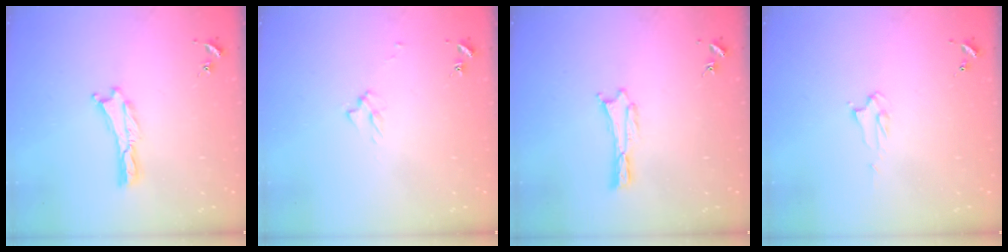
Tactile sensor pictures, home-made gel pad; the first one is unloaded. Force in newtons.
{"total": 2.5, "press": 2.5, "slide": 0.4}
{"total": 0.7, "press": 0.7, "slide": 0.1}
{"total": 2.2, "press": 2.2, "slide": 0.2}